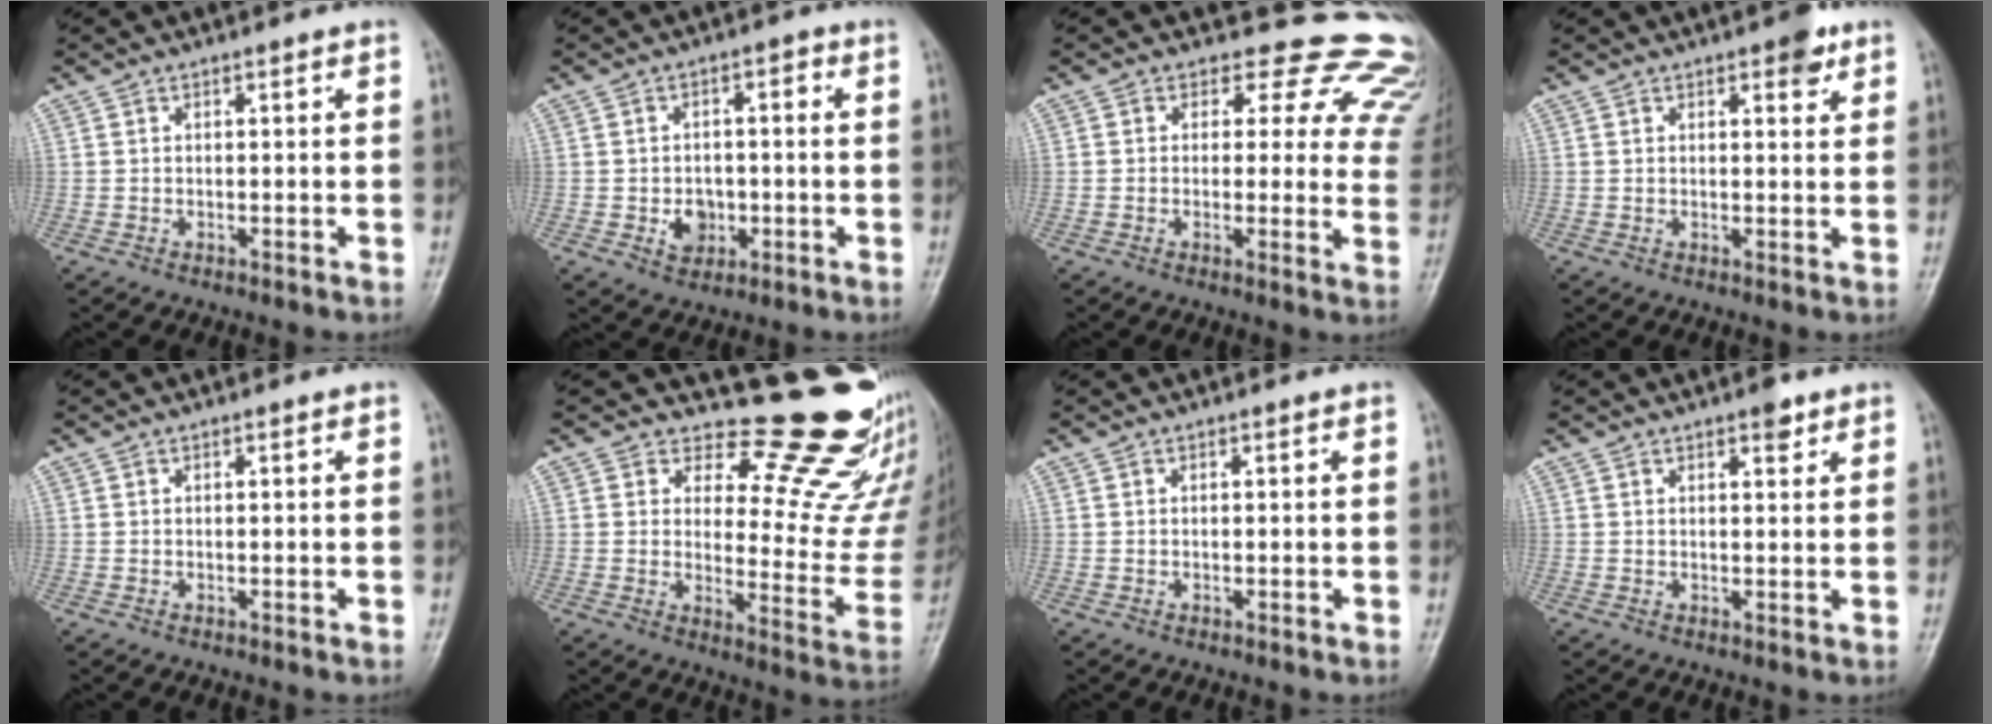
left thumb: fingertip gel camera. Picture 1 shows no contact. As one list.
[{"total": 5.7, "force": [-1.3, 4.6, 3.1], "torque": [-0.018, 0.013, -0.019]}, {"total": 14.9, "force": [11.5, 7.9, 5.2], "torque": [-0.005, -0.058, 0.095]}, {"total": 3.7, "force": [2.2, 1.5, 2.6], "torque": [-0.023, -0.008, 0.025]}, {"total": 0.0}, {"total": 17.6, "force": [16.0, 4.8, 5.5], "torque": [-0.015, -0.177, 0.188]}, {"total": 0.0}, {"total": 2.5, "force": [1.7, 1.0, 1.6], "torque": [-0.014, -0.008, 0.023]}]